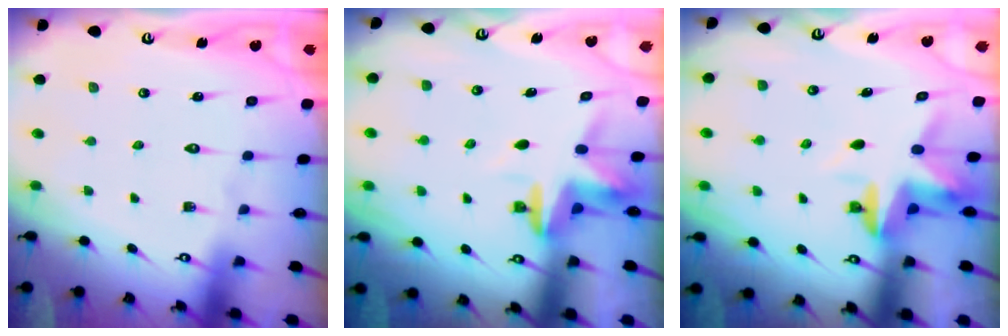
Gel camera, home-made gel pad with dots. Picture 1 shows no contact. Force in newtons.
{"total": 3.6, "press": 3.6, "slide": 0.2}
{"total": 3.4, "press": 3.4, "slide": 0.2}